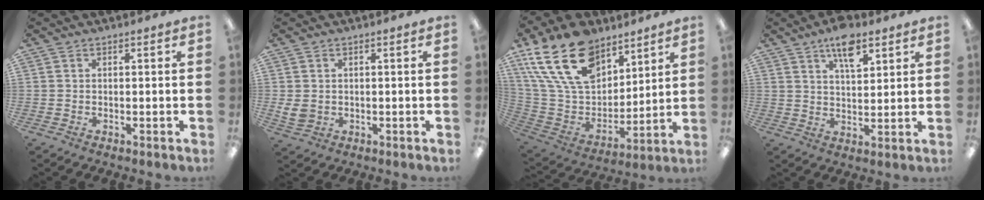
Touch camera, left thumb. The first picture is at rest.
{"total": 3.7, "force": [0.3, 3.0, 2.1], "torque": [-0.038, -0.001, 0.005]}
{"total": 23.7, "force": [13.7, 14.2, 13.2], "torque": [-0.264, -0.062, 0.254]}
{"total": 9.1, "force": [5.7, 4.0, 5.8], "torque": [-0.087, -0.023, 0.095]}